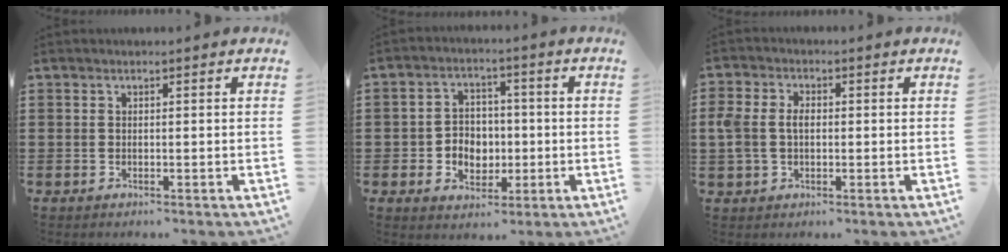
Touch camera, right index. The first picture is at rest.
{"total": 4.7, "force": [-0.8, 4.3, 1.7], "torque": [-0.031, 0.006, -0.020]}
{"total": 3.9, "force": [0.1, 2.8, 2.8], "torque": [-0.075, 0.005, -0.006]}